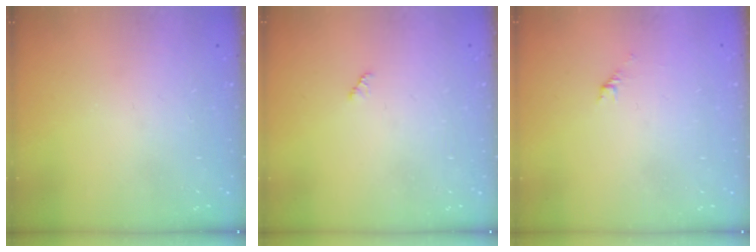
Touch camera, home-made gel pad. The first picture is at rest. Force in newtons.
{"total": 2.8, "press": 2.8, "slide": 0.4}
{"total": 1.5, "press": 1.4, "slide": 0.5}